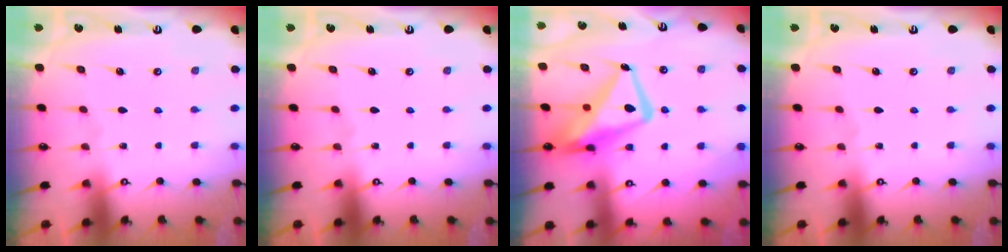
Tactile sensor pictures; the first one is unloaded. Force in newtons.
{"total": 0.0}
{"total": 14.6, "press": 14.5, "slide": 1.4}
{"total": 0.0}